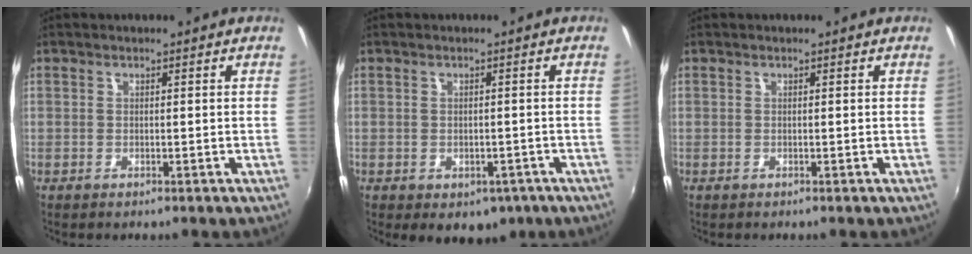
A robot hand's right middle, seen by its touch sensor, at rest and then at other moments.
{"total": 6.4, "force": [-3.4, 4.3, 3.3], "torque": [-0.060, -0.020, -0.034]}
{"total": 0.0}